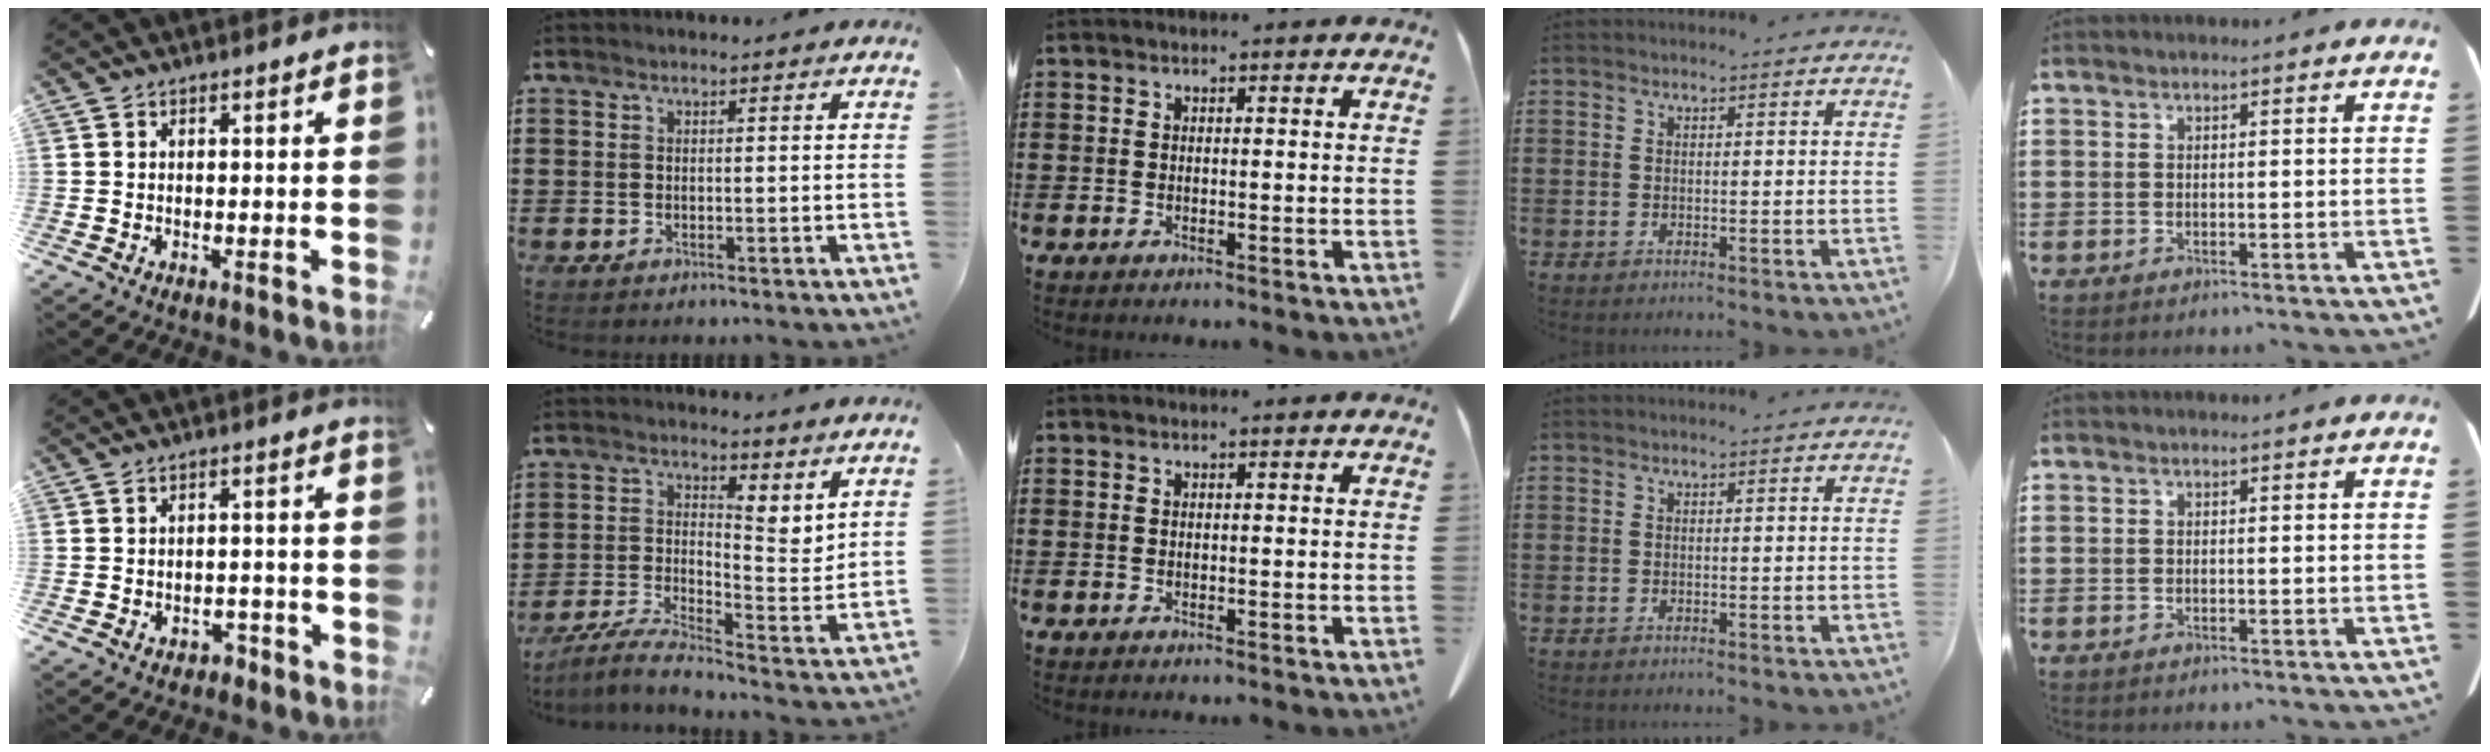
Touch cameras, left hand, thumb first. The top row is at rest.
{"thumb": {"total": 2.7, "force": [-1.7, 1.9, 1.0], "torque": [-0.014, 0.009, -0.032]}, "index": {"total": 3.2, "force": [1.3, 1.3, 2.6], "torque": [-0.055, -0.018, 0.015]}}